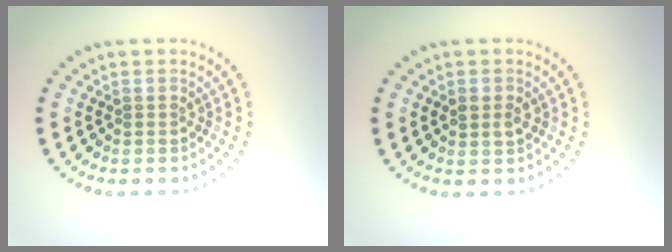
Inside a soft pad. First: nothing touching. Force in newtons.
{"total": 1.5, "press": 1.5, "slide": 0.1}